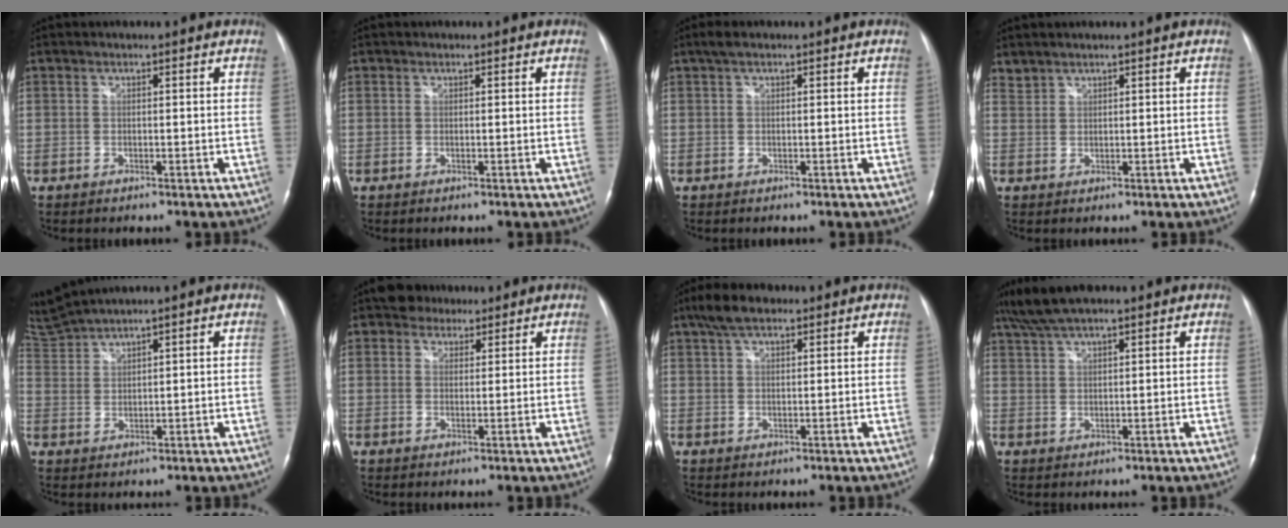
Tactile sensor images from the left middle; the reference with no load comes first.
{"total": 0.0}
{"total": 1.8, "force": [1.2, 0.7, 1.2], "torque": [-0.024, 0.019, 0.022]}
{"total": 1.4, "force": [1.3, 0.2, -0.1], "torque": [-0.002, 0.008, 0.032]}
{"total": 4.8, "force": [4.6, -1.2, 0.8], "torque": [-0.038, 0.010, 0.104]}
{"total": 3.8, "force": [3.0, 2.3, 0.5], "torque": [-0.009, 0.014, 0.047]}
{"total": 5.2, "force": [3.7, 2.0, 3.1], "torque": [-0.067, 0.019, 0.069]}
{"total": 7.3, "force": [5.8, 1.3, 4.2], "torque": [-0.086, 0.029, 0.108]}